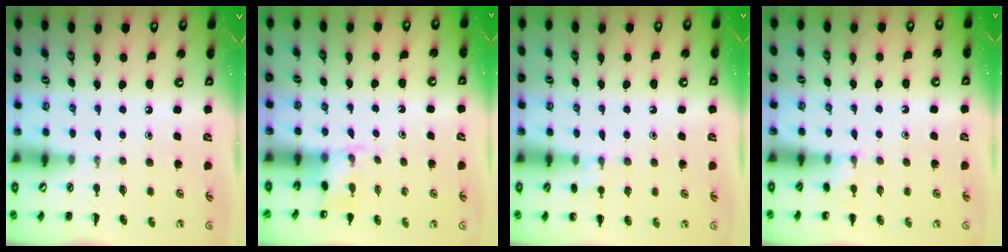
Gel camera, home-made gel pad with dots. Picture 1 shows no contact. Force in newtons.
{"total": 2.5, "press": 2.4, "slide": 0.9}
{"total": 6.3, "press": 6.0, "slide": 1.9}
{"total": 4.5, "press": 4.2, "slide": 1.5}